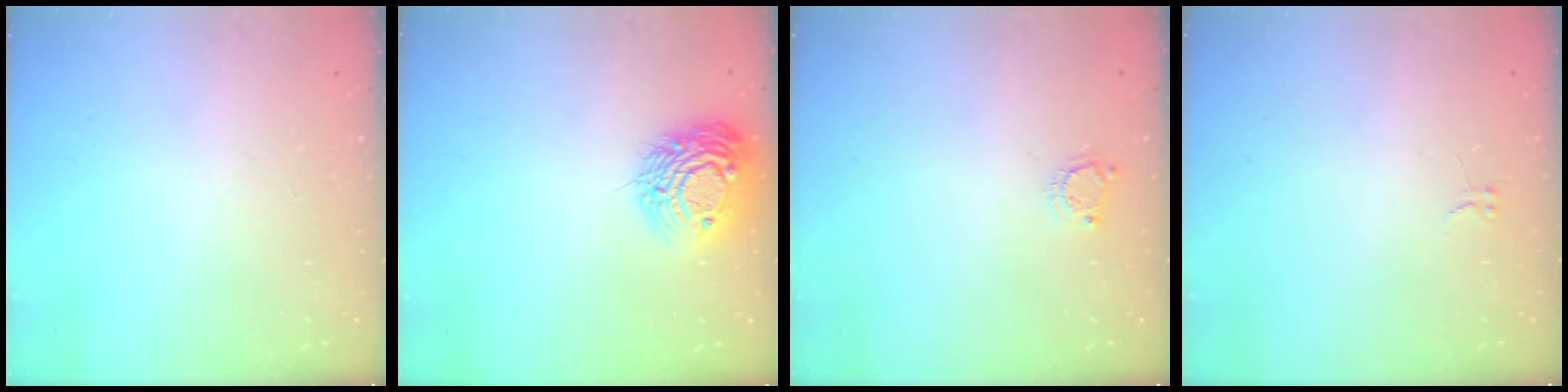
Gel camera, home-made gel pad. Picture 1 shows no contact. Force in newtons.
{"total": 13.8, "press": 13.8, "slide": 0.9}
{"total": 4.1, "press": 4.0, "slide": 0.5}
{"total": 2.6, "press": 2.6, "slide": 0.3}